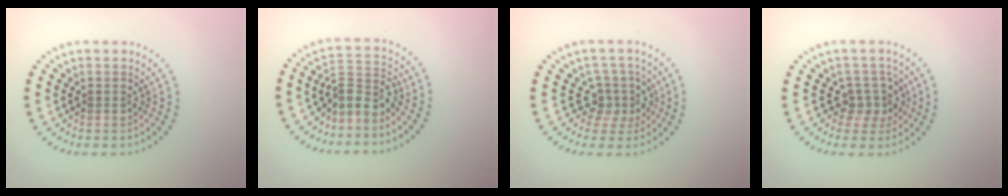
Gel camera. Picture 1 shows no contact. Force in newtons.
{"total": 2.8, "press": 2.3, "slide": 1.7}
{"total": 2.8, "press": 2.1, "slide": 1.8}
{"total": 2.6, "press": 2.0, "slide": 1.5}